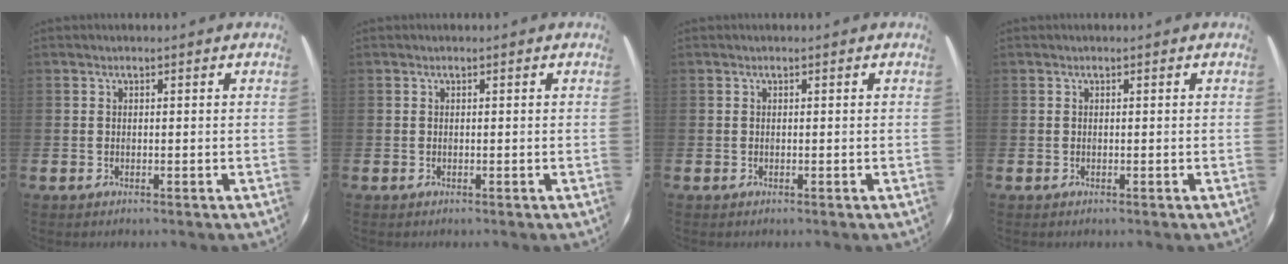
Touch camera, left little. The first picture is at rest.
{"total": 0.0}
{"total": 0.0}
{"total": 0.0}